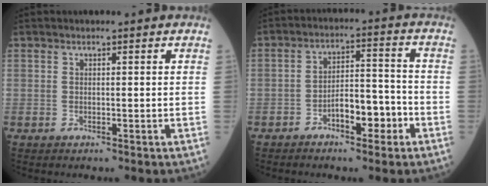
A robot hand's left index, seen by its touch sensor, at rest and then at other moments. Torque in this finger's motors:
{"motor_torque": [0.15, 0.16, 0.13, 0.03]}